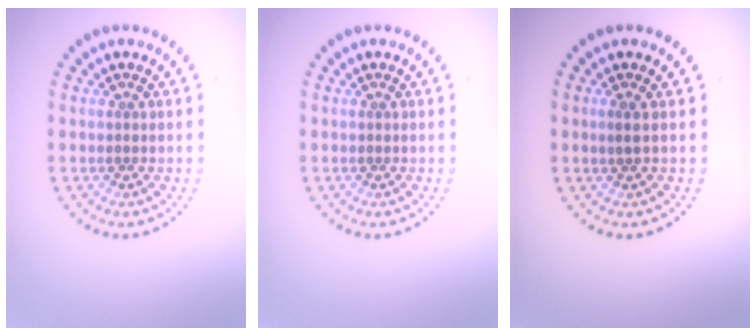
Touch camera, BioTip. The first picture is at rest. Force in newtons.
{"total": 0.0}
{"total": 0.8, "press": 0.6, "slide": 0.5}